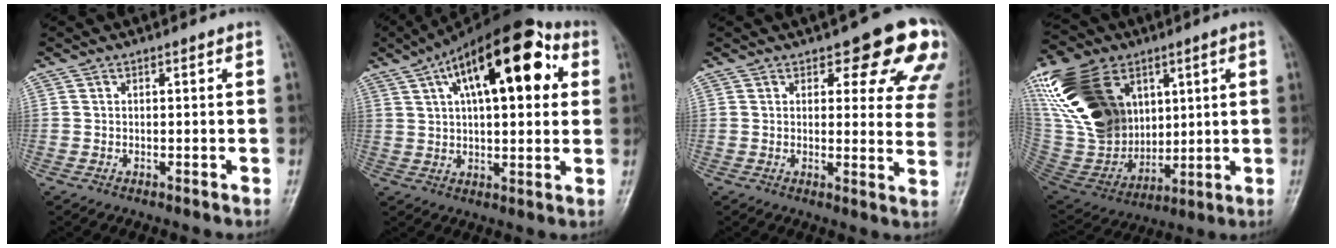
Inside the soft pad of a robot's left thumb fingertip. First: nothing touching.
{"total": 20.7, "force": [7.4, 9.1, 17.1], "torque": [-0.243, 0.020, 0.107]}
{"total": 14.4, "force": [9.0, 5.7, 9.7], "torque": [-0.064, -0.038, 0.089]}
{"total": 27.0, "force": [8.4, 19.0, 17.2], "torque": [-0.345, -0.013, 0.170]}